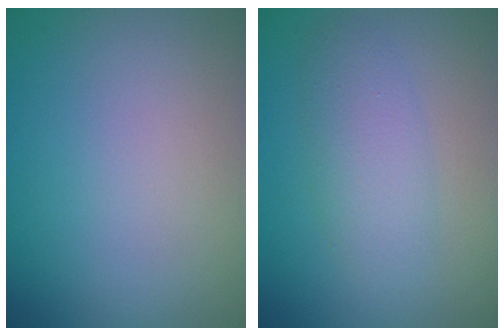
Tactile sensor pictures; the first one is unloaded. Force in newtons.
{"total": 3.1, "press": 3.1, "slide": 0.1}